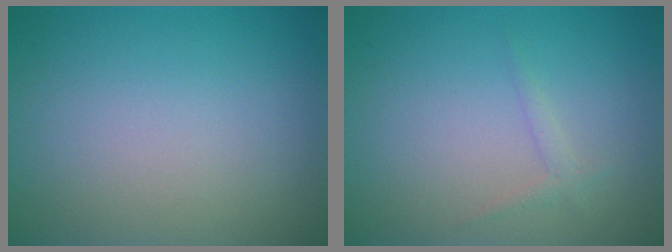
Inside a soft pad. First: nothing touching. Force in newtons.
{"total": 0.9, "press": 0.9, "slide": 0.1}